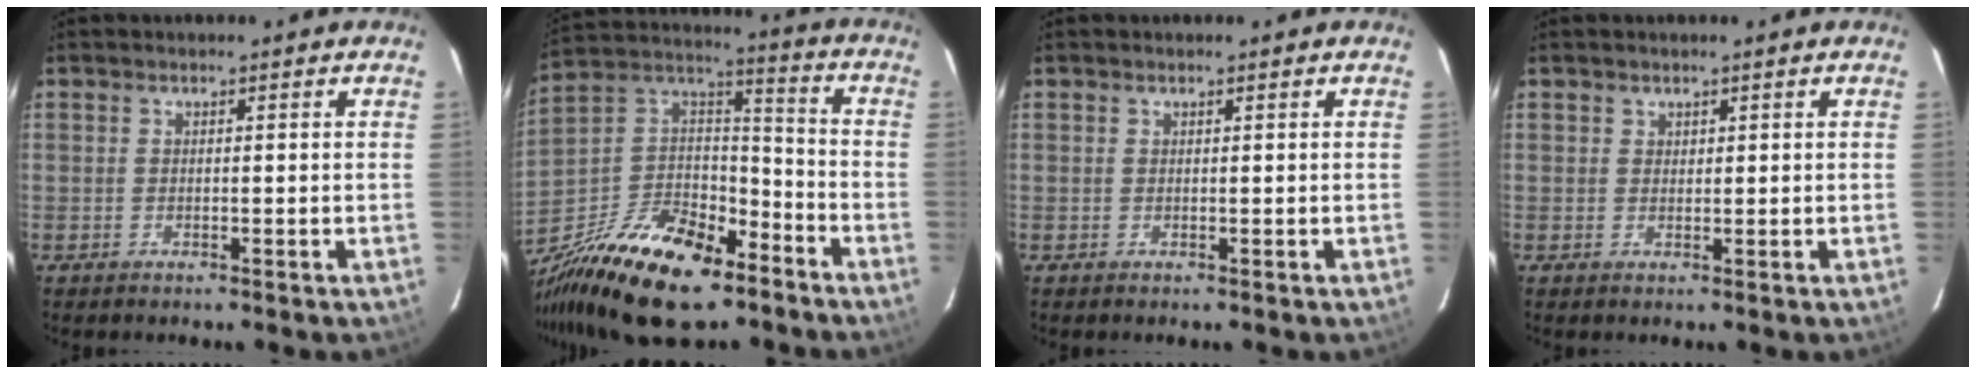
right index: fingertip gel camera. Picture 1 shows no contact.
{"total": 27.4, "force": [-18.2, 12.1, 16.5], "torque": [-0.348, -0.009, -0.304]}
{"total": 0.0}
{"total": 0.9, "force": [0.6, 0.7, 0.0], "torque": [0.002, 0.004, 0.009]}